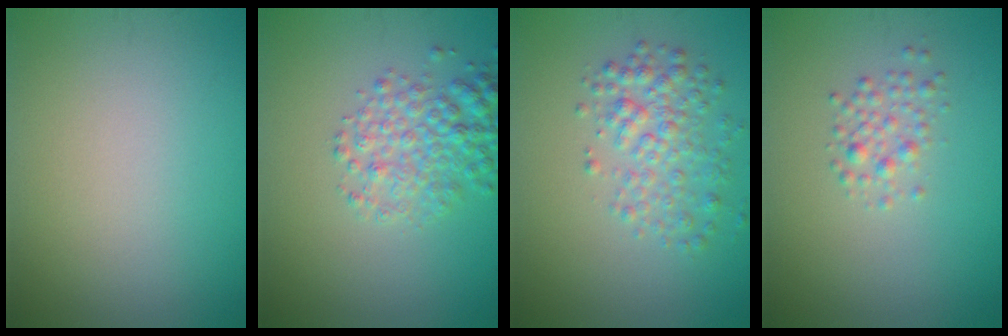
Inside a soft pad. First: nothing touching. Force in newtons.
{"total": 4.0, "press": 4.0, "slide": 0.1}
{"total": 3.3, "press": 3.3, "slide": 0.1}
{"total": 1.6, "press": 1.6, "slide": 0.1}